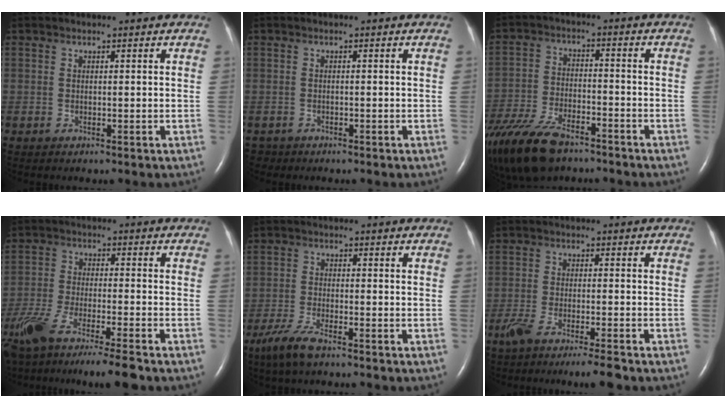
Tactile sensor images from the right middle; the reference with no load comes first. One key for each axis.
{"total": 1.2, "fx": -0.9, "fy": 0.6, "fz": -0.3, "tx": 0.001, "ty": 0.002, "tz": -0.016}
{"total": 16.8, "fx": -12.4, "fy": 6.5, "fz": 9.2, "tx": -0.230, "ty": -0.032, "tz": -0.216}
{"total": 13.9, "fx": -11.0, "fy": 0.6, "fz": 8.6, "tx": -0.171, "ty": -0.038, "tz": -0.187}
{"total": 5.4, "fx": -3.9, "fy": 1.0, "fz": 3.6, "tx": -0.089, "ty": -0.012, "tz": -0.073}
{"total": 6.5, "fx": -5.0, "fy": 0.3, "fz": 4.1, "tx": -0.074, "ty": -0.012, "tz": -0.085}